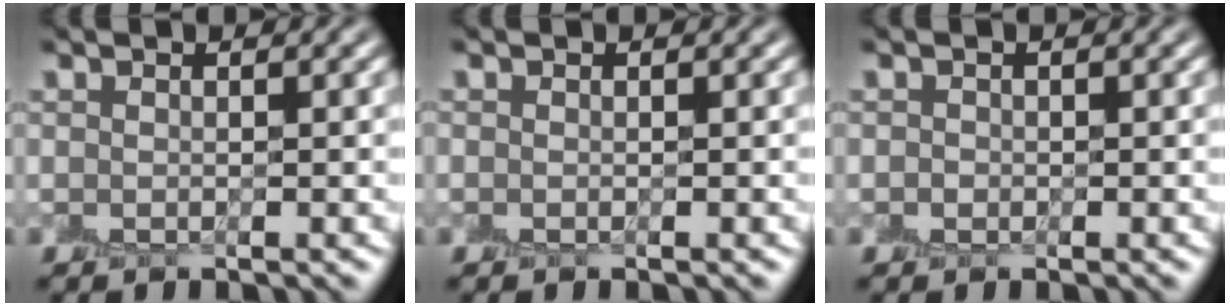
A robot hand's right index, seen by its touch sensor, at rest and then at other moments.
{"total": 0.0}
{"total": 0.7, "force": [-0.2, 0.6, 0.3], "torque": [-0.001, 0.003, 0.001]}